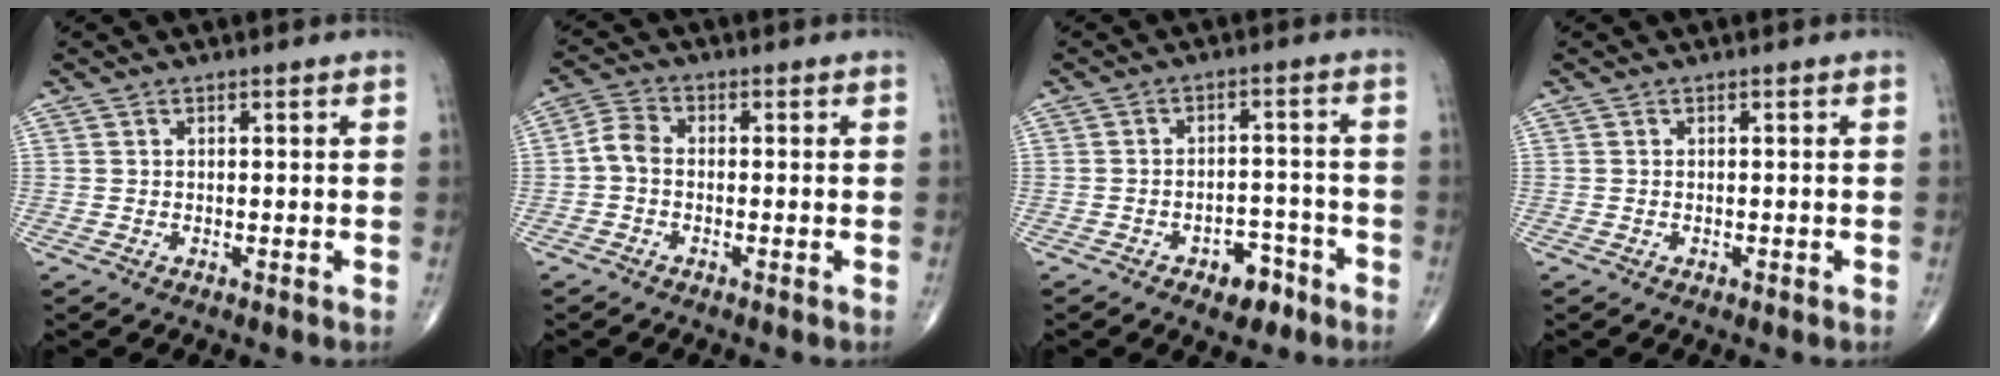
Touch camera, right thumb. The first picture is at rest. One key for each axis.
{"total": 3.6, "fx": -0.8, "fy": 2.4, "fz": 2.6, "tx": -0.049, "ty": 0.013, "tz": -0.027}
{"total": 5.7, "fx": -3.5, "fy": 3.3, "fz": 3.0, "tx": -0.022, "ty": 0.033, "tz": -0.048}
{"total": 0.0}